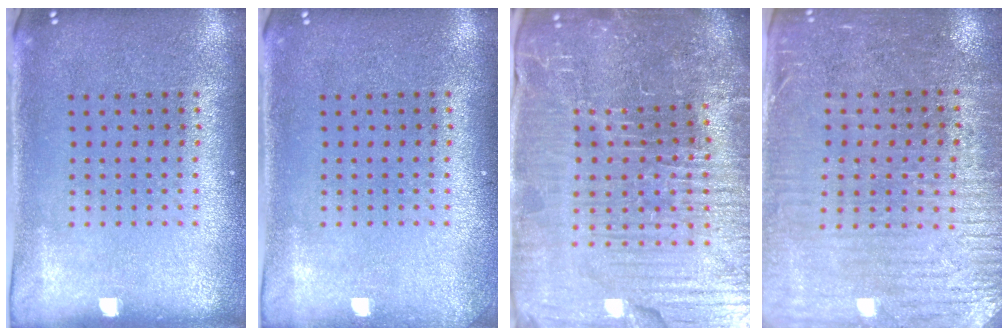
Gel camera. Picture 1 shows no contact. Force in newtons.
{"total": 0.7, "press": 0.7, "slide": 0.0}
{"total": 7.1, "press": 6.3, "slide": 3.3}
{"total": 3.2, "press": 2.9, "slide": 1.3}